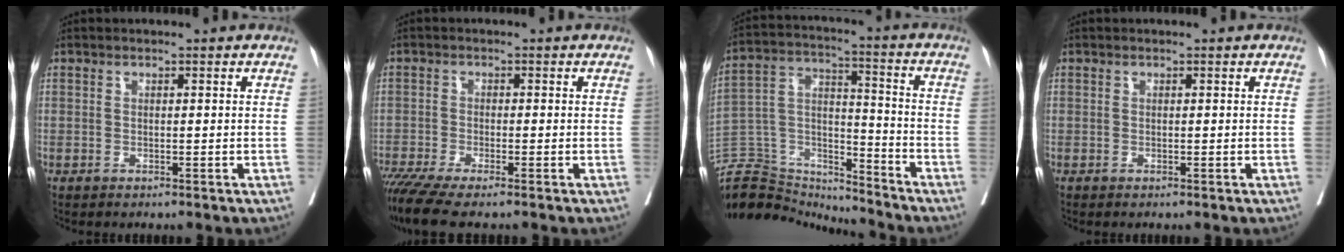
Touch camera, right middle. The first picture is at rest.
{"total": 6.2, "force": [-4.8, 0.1, 3.8], "torque": [-0.068, -0.018, -0.088]}
{"total": 18.1, "force": [-17.6, 3.5, 2.5], "torque": [-0.060, 0.050, -0.291]}
{"total": 0.0}